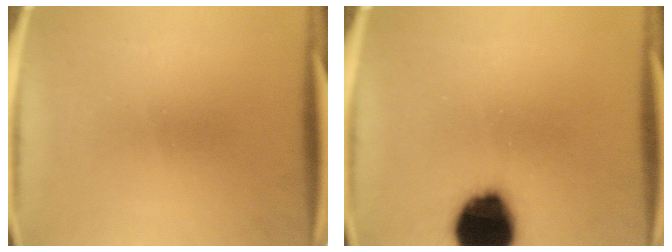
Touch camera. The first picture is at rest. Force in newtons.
{"total": 18.9}